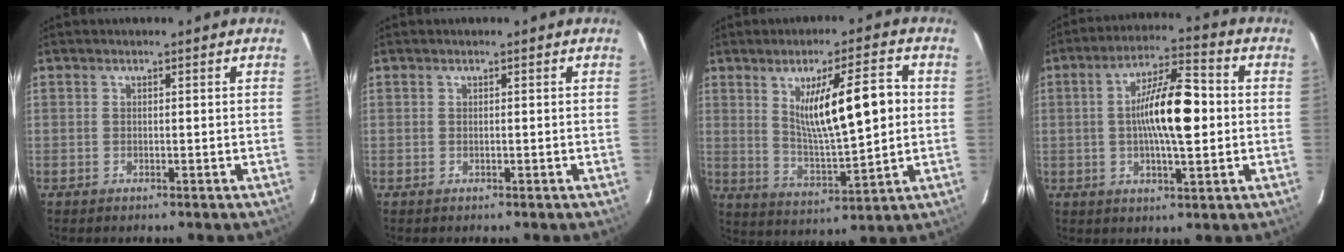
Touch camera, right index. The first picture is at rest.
{"total": 0.0}
{"total": 12.8, "force": [2.5, 1.9, 12.4], "torque": [-0.203, 0.001, 0.050]}
{"total": 11.9, "force": [0.3, 2.5, 11.6], "torque": [-0.207, 0.018, 0.001]}